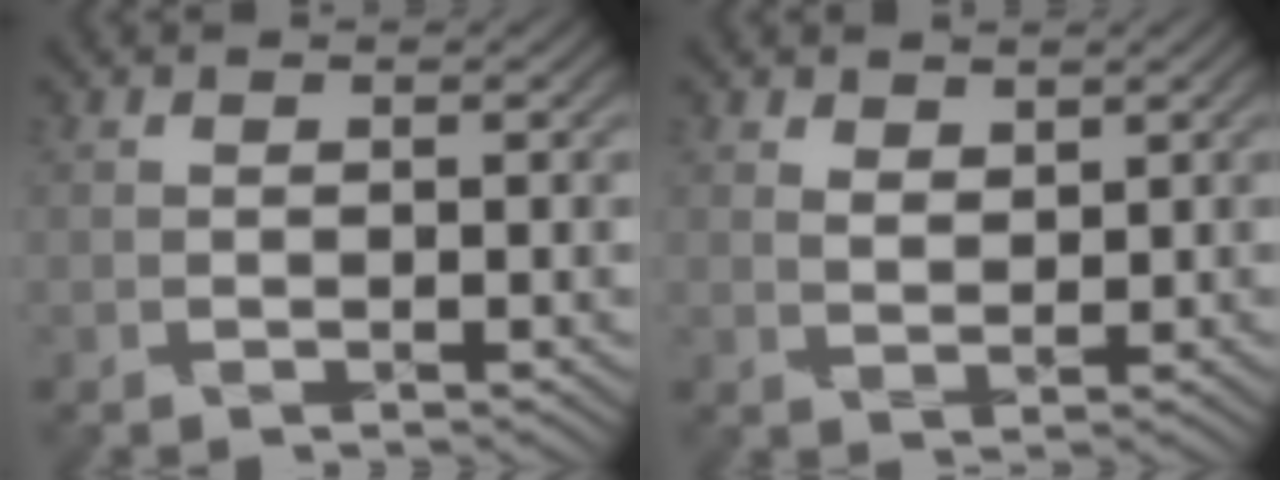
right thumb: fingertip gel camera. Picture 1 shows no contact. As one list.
[{"total": 2.1, "force": [1.6, 1.0, 1.0], "torque": [-0.015, -0.004, 0.030]}]